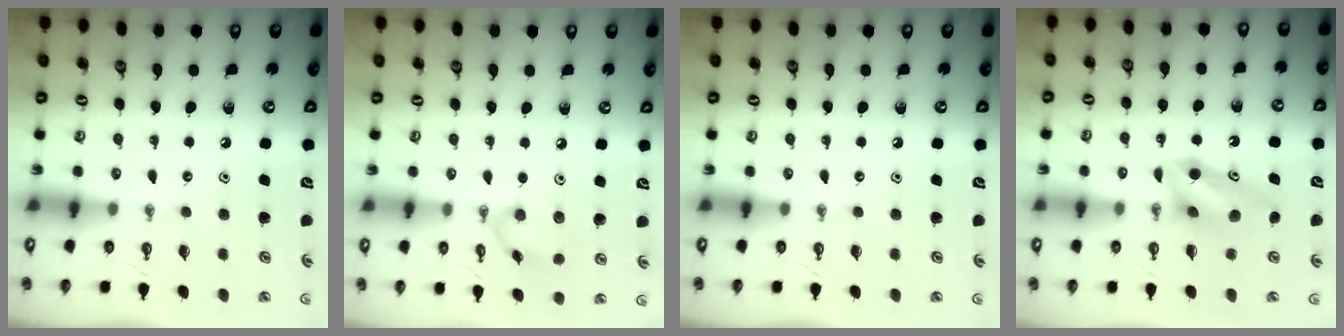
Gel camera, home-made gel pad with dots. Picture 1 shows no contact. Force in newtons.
{"total": 7.8, "press": 7.8, "slide": 0.8}
{"total": 0.0}
{"total": 8.3, "press": 8.2, "slide": 1.3}